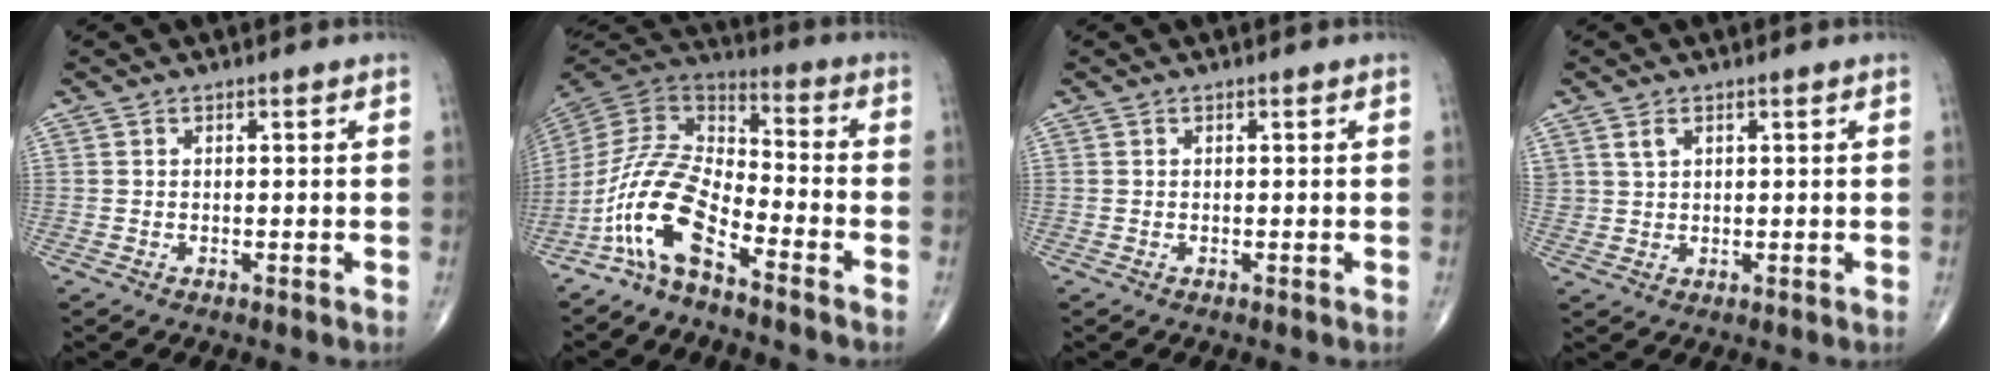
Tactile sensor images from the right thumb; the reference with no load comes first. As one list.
[{"total": 13.1, "force": [-7.8, 4.9, 9.3], "torque": [-0.187, 0.074, -0.162]}, {"total": 0.0}, {"total": 2.3, "force": [1.3, 1.5, 1.2], "torque": [-0.018, -0.008, 0.031]}]